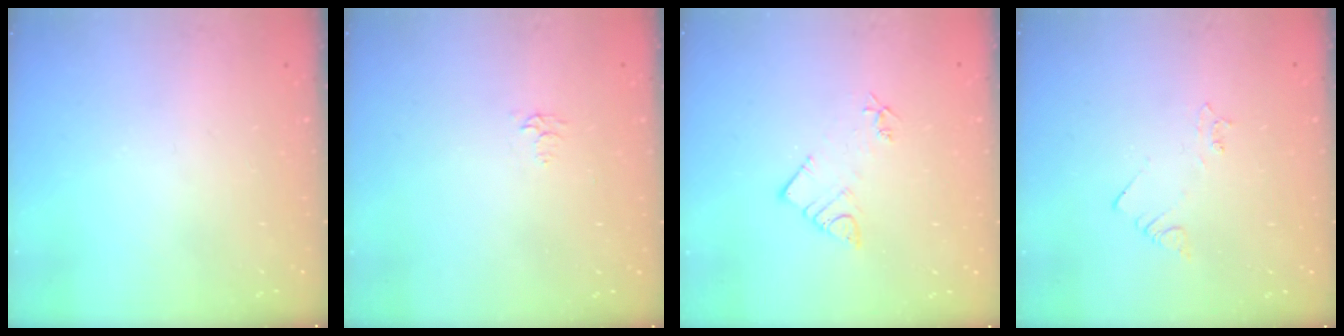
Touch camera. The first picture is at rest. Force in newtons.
{"total": 3.7, "press": 3.7, "slide": 0.4}
{"total": 7.3, "press": 7.3, "slide": 0.5}
{"total": 1.9, "press": 1.9, "slide": 0.3}